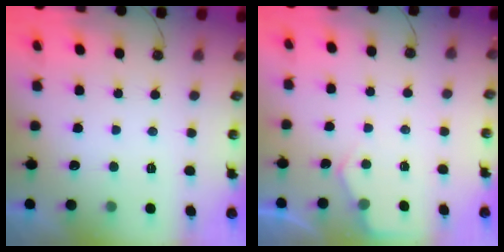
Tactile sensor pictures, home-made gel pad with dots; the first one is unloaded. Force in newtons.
{"total": 4.3, "press": 4.3, "slide": 0.5}